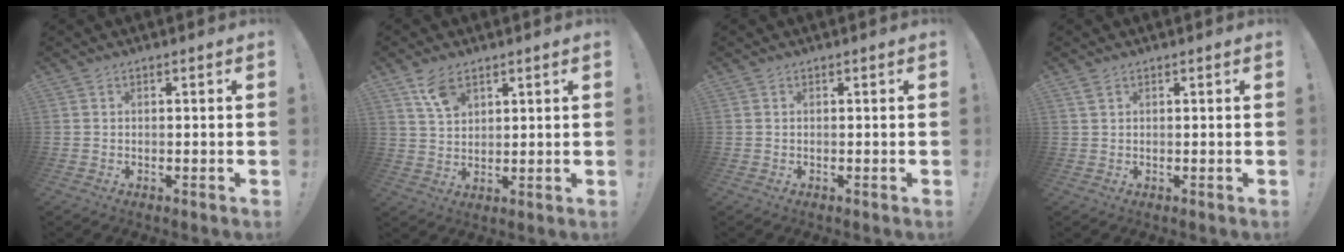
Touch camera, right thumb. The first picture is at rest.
{"total": 6.9, "force": [4.3, 3.7, 3.9], "torque": [-0.071, -0.017, 0.082]}
{"total": 0.0}
{"total": 1.7, "force": [1.2, 0.6, 1.1], "torque": [-0.017, -0.001, 0.021]}